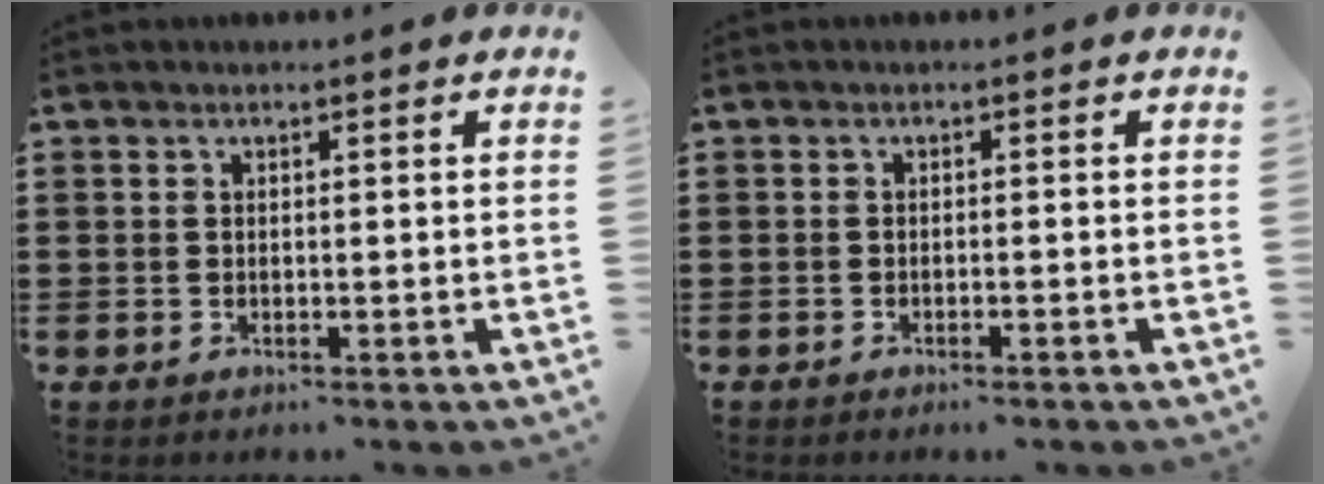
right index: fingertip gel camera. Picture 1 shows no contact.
{"total": 0.7, "force": [-0.7, 0.0, 0.3], "torque": [-0.007, -0.001, -0.013]}